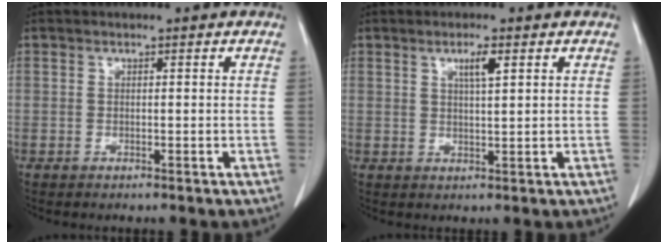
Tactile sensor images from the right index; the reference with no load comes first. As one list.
[{"total": 2.8, "force": [1.3, 0.2, 2.4], "torque": [-0.044, -0.001, 0.022]}]